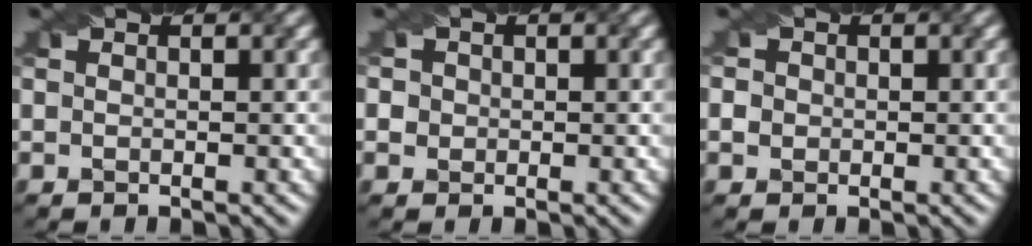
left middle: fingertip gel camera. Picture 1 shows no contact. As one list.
[{"total": 3.2, "force": [1.0, 2.7, 1.2], "torque": [-0.016, 0.025, 0.004]}, {"total": 1.7, "force": [0.2, 1.6, 0.6], "torque": [-0.004, 0.017, -0.001]}]